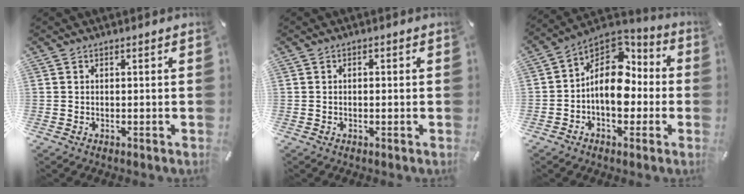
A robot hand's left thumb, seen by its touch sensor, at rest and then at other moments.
{"total": 0.9, "force": [-0.2, 0.4, 0.7], "torque": [-0.014, 0.001, -0.005]}
{"total": 14.3, "force": [-0.4, 10.3, 9.9], "torque": [-0.169, -0.009, -0.010]}